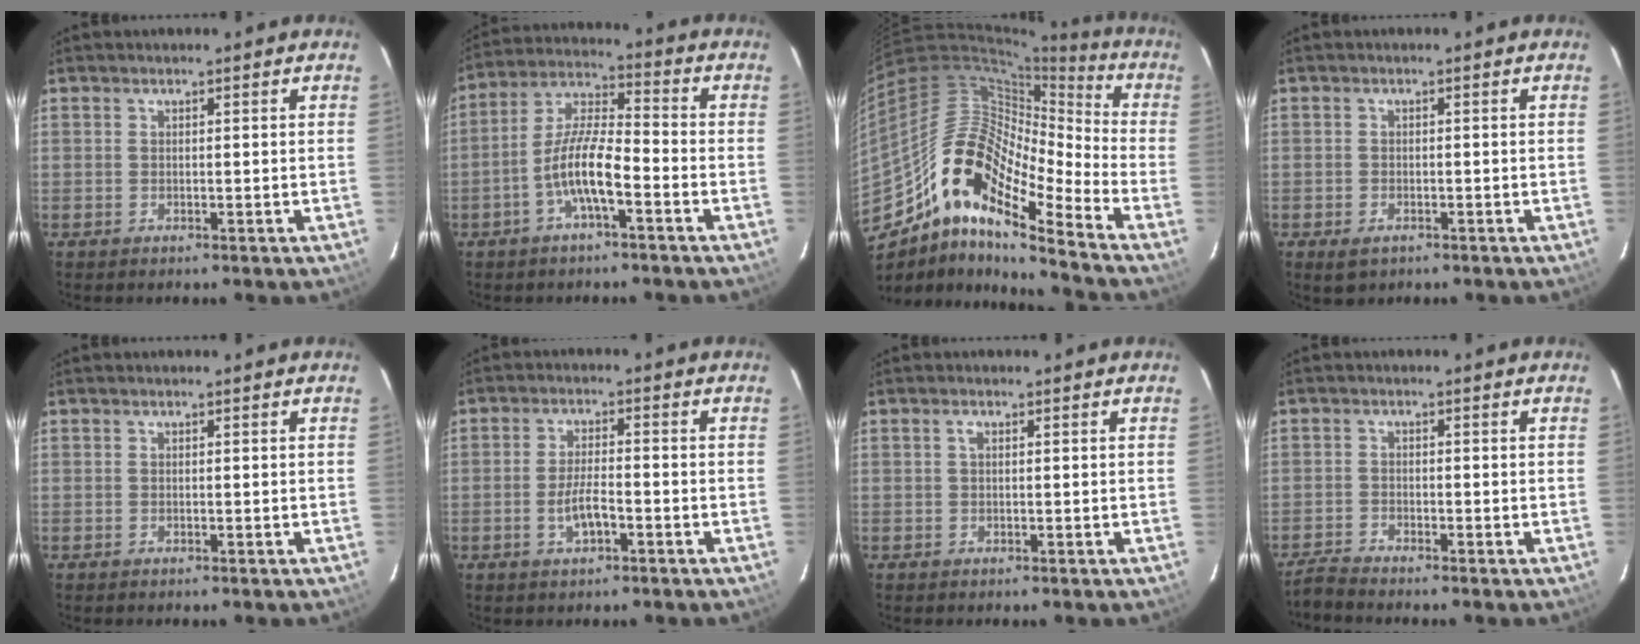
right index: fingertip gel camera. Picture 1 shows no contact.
{"total": 9.4, "force": [-4.2, 2.1, 8.2], "torque": [-0.174, 0.007, -0.082]}
{"total": 17.8, "force": [-11.2, 4.5, 13.1], "torque": [-0.217, 0.000, -0.231]}
{"total": 3.8, "force": [-2.6, 1.8, 2.1], "torque": [-0.050, -0.012, -0.046]}
{"total": 0.0}
{"total": 4.7, "force": [-2.0, 1.4, 4.0], "torque": [-0.082, -0.002, -0.034]}
{"total": 0.7, "force": [0.2, 0.3, 0.6], "torque": [-0.013, 0.003, 0.002]}
{"total": 2.7, "force": [-2.7, -0.2, 0.1], "torque": [-0.014, -0.007, -0.059]}